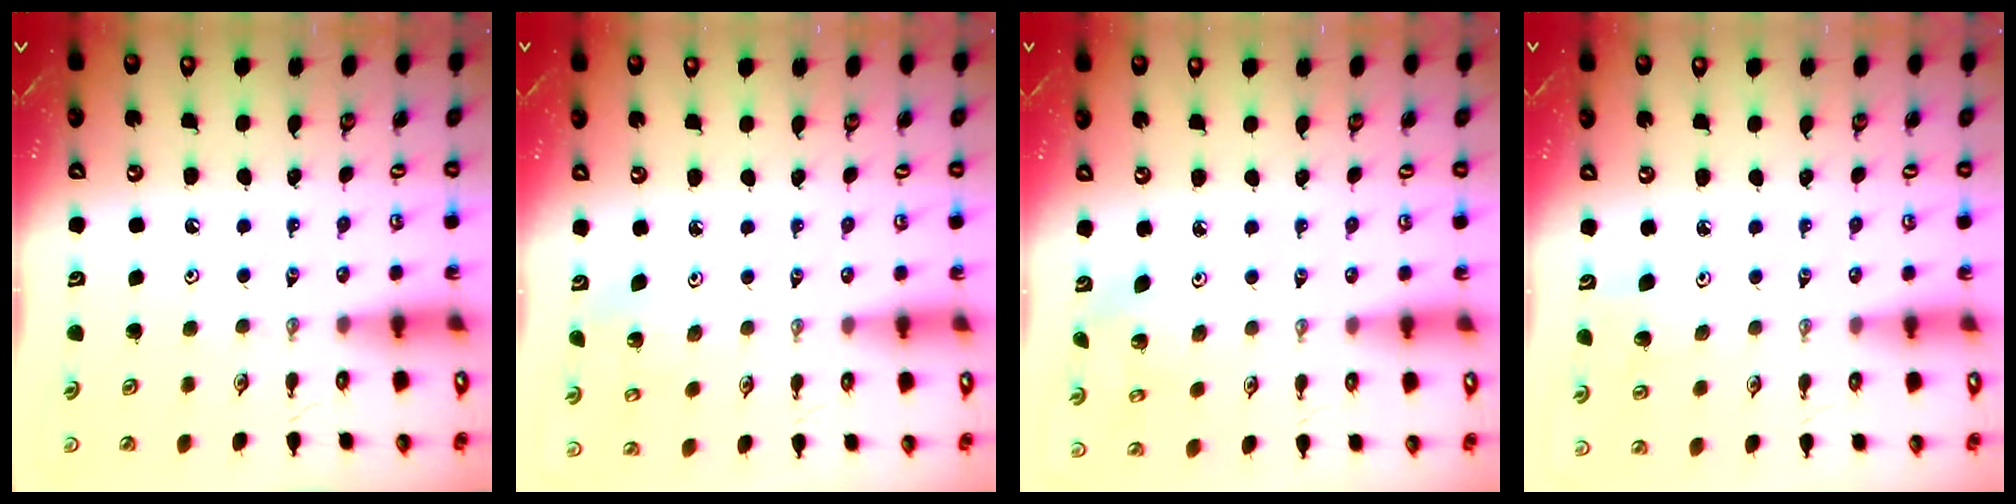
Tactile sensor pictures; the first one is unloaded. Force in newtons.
{"total": 2.7, "press": 2.7, "slide": 0.2}
{"total": 3.6, "press": 3.6, "slide": 0.4}
{"total": 4.4, "press": 4.0, "slide": 1.8}